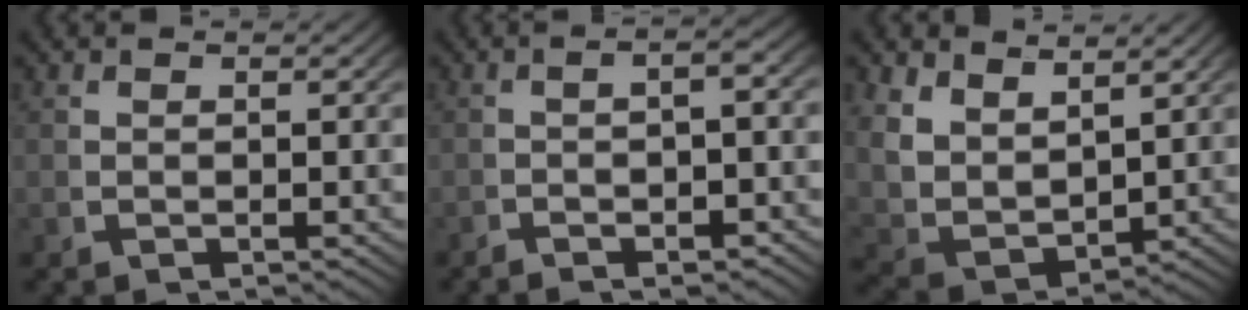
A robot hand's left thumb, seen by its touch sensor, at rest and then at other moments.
{"total": 3.0, "force": [-1.5, 0.7, 2.5], "torque": [-0.038, 0.002, -0.026]}
{"total": 7.2, "force": [1.3, 5.5, 4.5], "torque": [-0.123, -0.035, 0.045]}